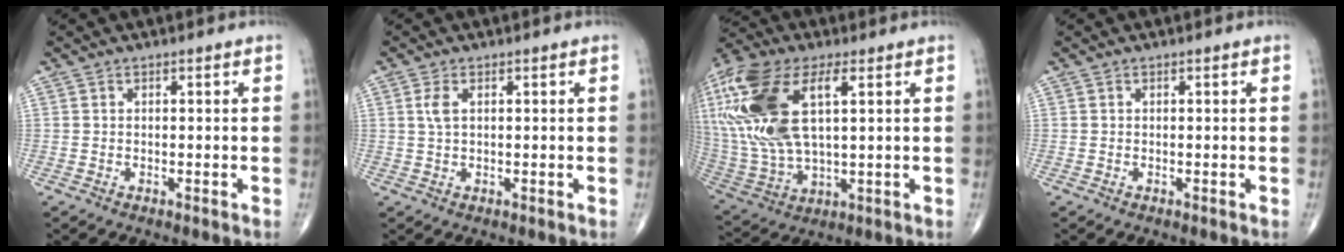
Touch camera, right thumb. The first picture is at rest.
{"total": 2.4, "force": [0.7, 1.1, 2.0], "torque": [-0.049, 0.005, 0.016]}
{"total": 23.8, "force": [6.3, 11.0, 20.2], "torque": [-0.462, -0.001, 0.120]}
{"total": 0.0}